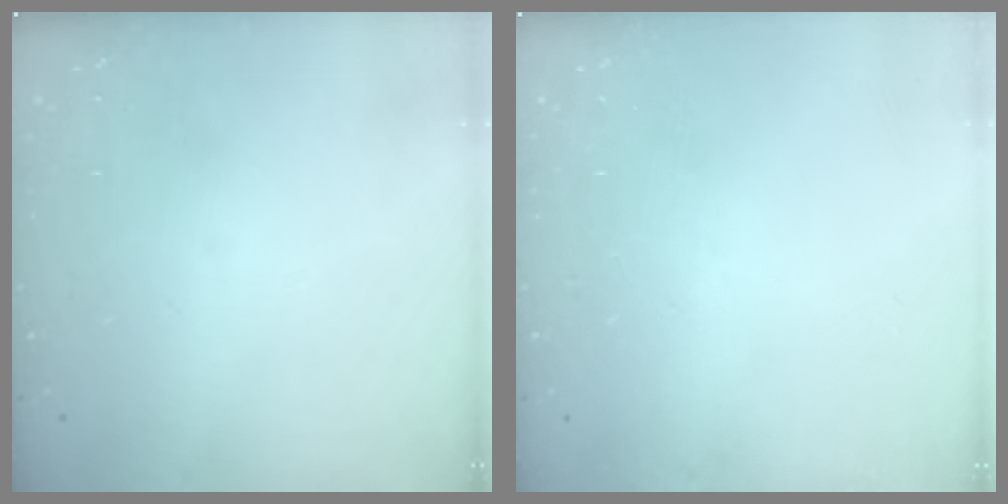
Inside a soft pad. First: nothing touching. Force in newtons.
{"total": 0.0}